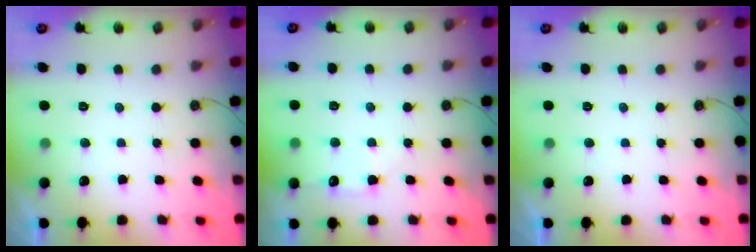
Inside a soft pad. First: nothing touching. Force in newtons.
{"total": 7.1, "press": 7.1, "slide": 0.7}
{"total": 0.0}